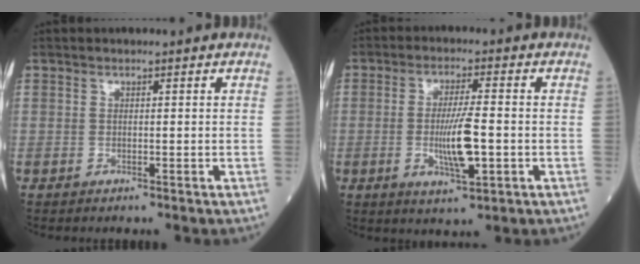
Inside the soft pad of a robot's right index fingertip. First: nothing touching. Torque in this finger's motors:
{"motor_torque": [0.27, -0.08, 0.30, 0.05]}